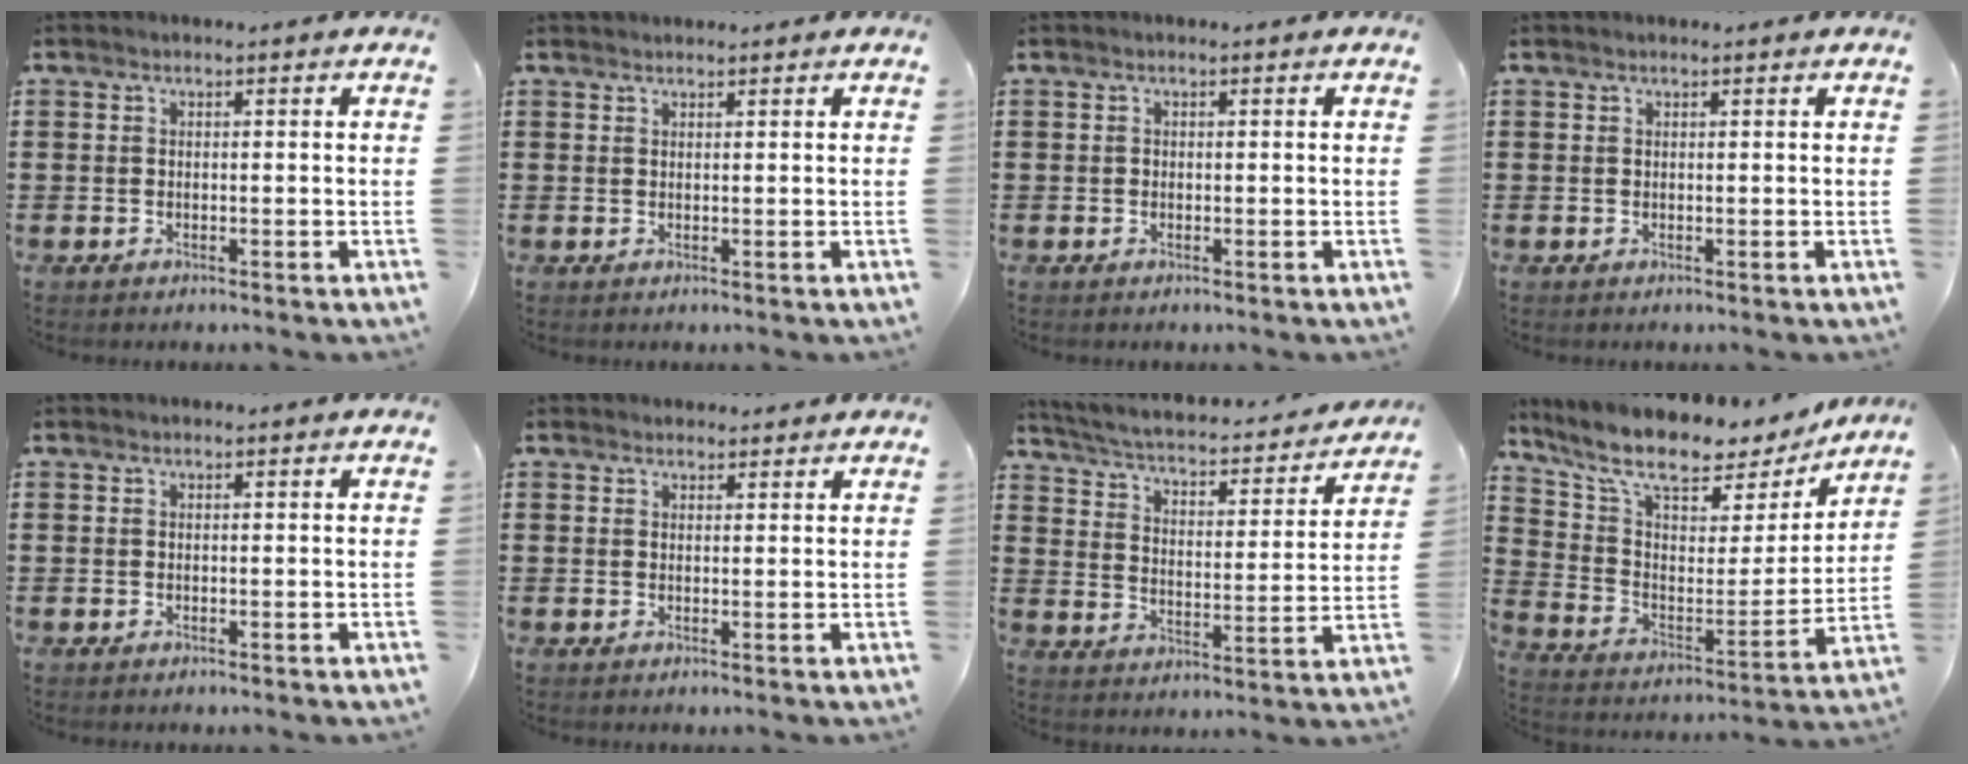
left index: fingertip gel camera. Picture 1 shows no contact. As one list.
[{"total": 0.8, "force": [0.8, 0.1, 0.0], "torque": [-0.002, -0.001, 0.017]}, {"total": 0.0}, {"total": 0.0}, {"total": 0.0}, {"total": 1.6, "force": [1.5, 0.5, -0.1], "torque": [-0.003, 0.003, 0.030]}, {"total": 3.1, "force": [2.7, 0.3, 1.5], "torque": [-0.048, -0.030, 0.035]}, {"total": 9.7, "force": [8.0, 2.9, 4.7], "torque": [-0.116, -0.058, 0.133]}]